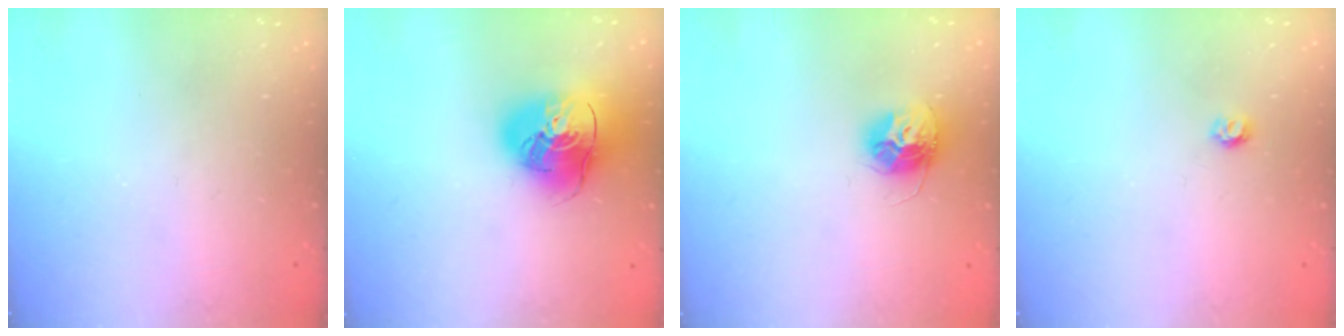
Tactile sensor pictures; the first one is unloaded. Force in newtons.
{"total": 17.7, "press": 17.5, "slide": 2.5}
{"total": 12.4, "press": 12.4, "slide": 1.0}
{"total": 3.5, "press": 3.5, "slide": 0.3}